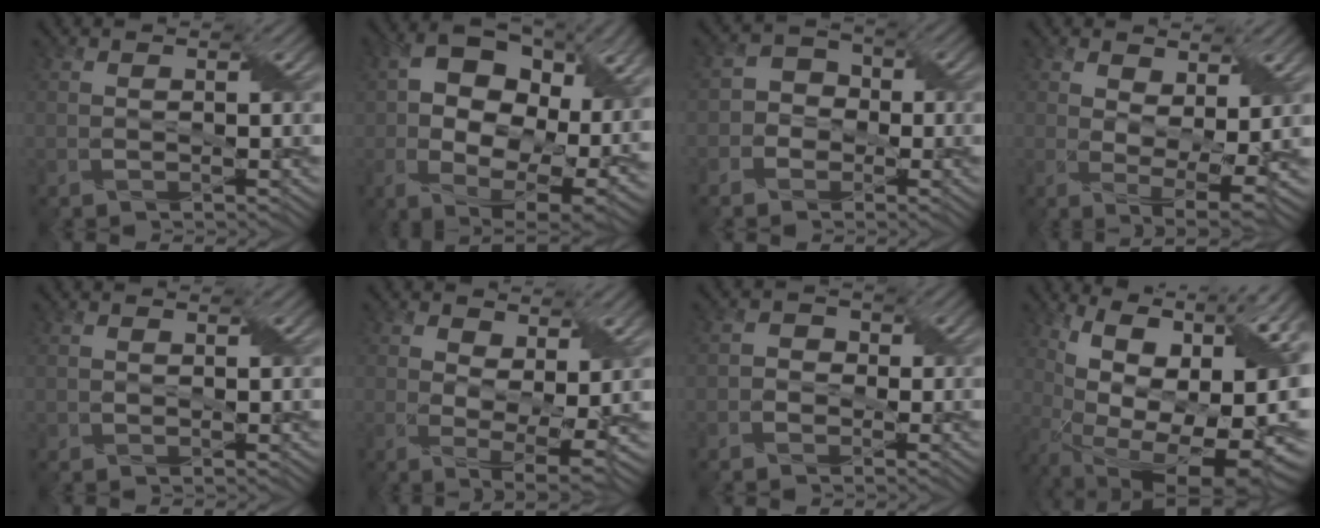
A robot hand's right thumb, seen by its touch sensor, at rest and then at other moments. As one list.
[{"total": 16.6, "force": [2.4, 11.1, 12.1], "torque": [-0.203, -0.008, 0.056]}, {"total": 3.7, "force": [-1.4, 3.3, 1.0], "torque": [-0.010, 0.008, -0.039]}, {"total": 5.3, "force": [2.2, 2.3, 4.2], "torque": [-0.085, -0.004, 0.041]}, {"total": 1.0, "force": [0.4, 0.7, 0.6], "torque": [-0.012, 0.001, 0.011]}, {"total": 5.6, "force": [1.7, 2.6, 4.6], "torque": [-0.099, -0.009, 0.031]}, {"total": 2.1, "force": [-0.6, 1.9, 0.4], "torque": [-0.001, 0.008, -0.023]}, {"total": 19.1, "force": [0.9, 9.6, 16.5], "torque": [-0.228, 0.004, 0.028]}]